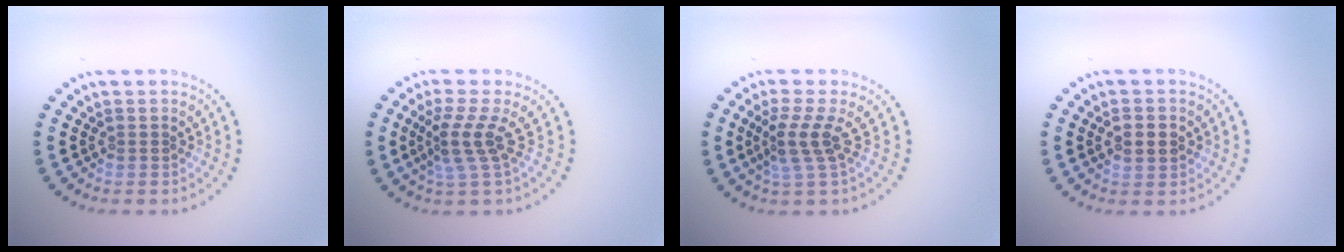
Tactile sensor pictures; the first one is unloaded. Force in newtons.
{"total": 2.9, "press": 1.9, "slide": 2.2}
{"total": 2.6, "press": 1.8, "slide": 1.9}
{"total": 2.7, "press": 2.7, "slide": 0.2}